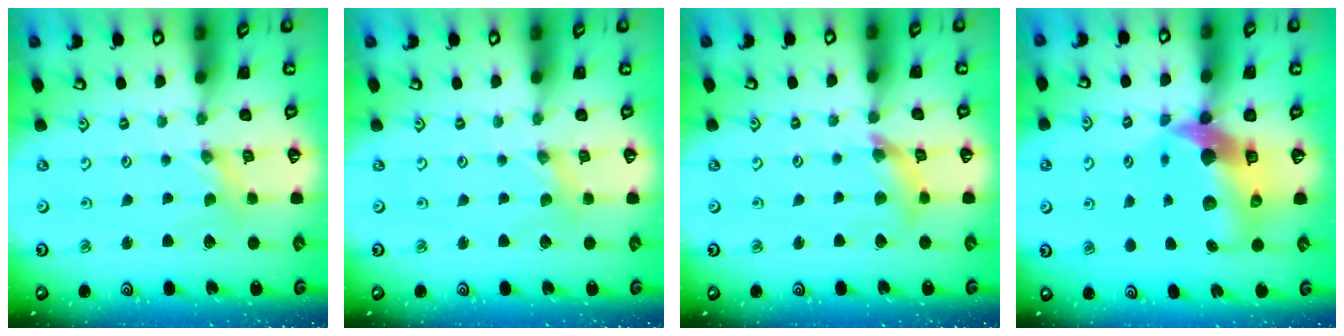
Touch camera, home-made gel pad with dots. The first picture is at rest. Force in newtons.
{"total": 0.0}
{"total": 8.7, "press": 8.6, "slide": 1.1}
{"total": 13.9, "press": 13.7, "slide": 2.1}